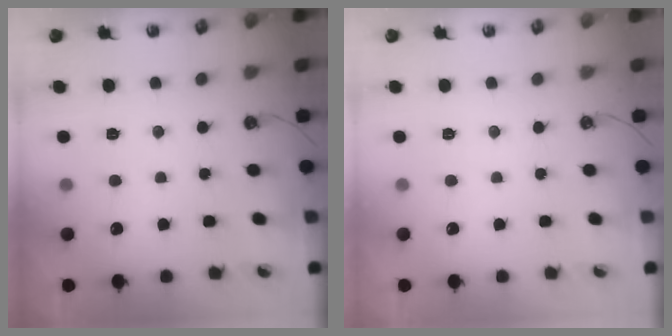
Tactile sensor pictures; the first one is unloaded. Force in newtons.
{"total": 0.0}